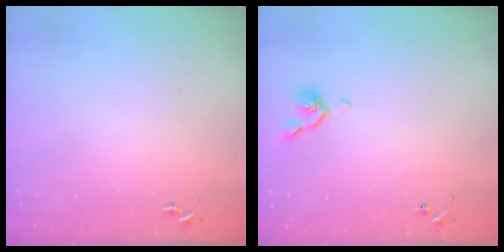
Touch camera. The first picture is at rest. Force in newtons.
{"total": 5.6, "press": 5.4, "slide": 1.3}